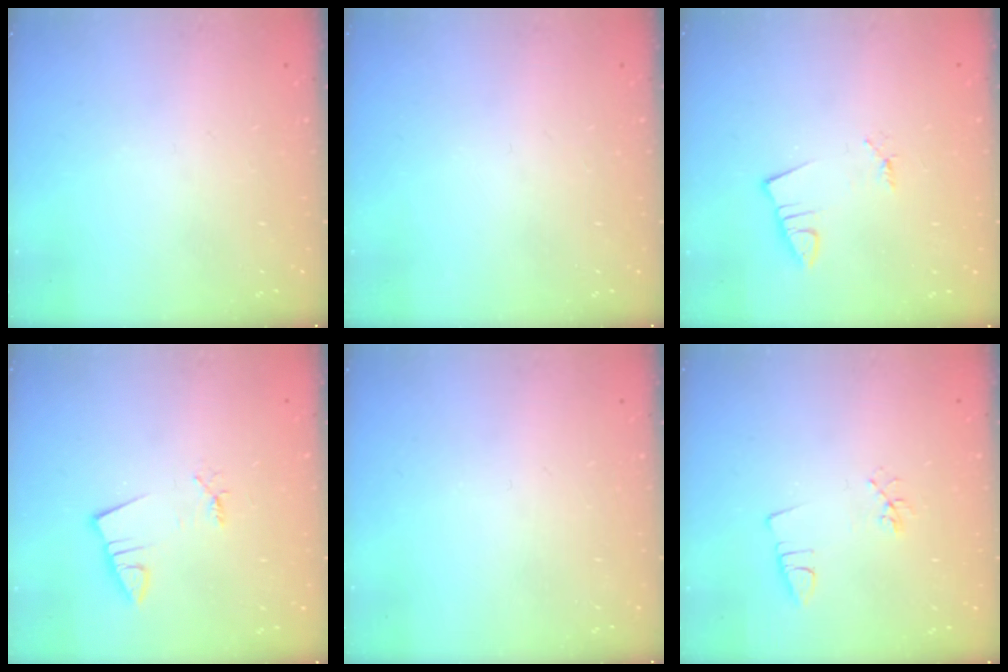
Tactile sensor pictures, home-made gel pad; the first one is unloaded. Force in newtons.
{"total": 0.0}
{"total": 1.0, "press": 1.0, "slide": 0.1}
{"total": 2.1, "press": 2.1, "slide": 0.2}
{"total": 0.0}
{"total": 3.5, "press": 3.2, "slide": 1.4}